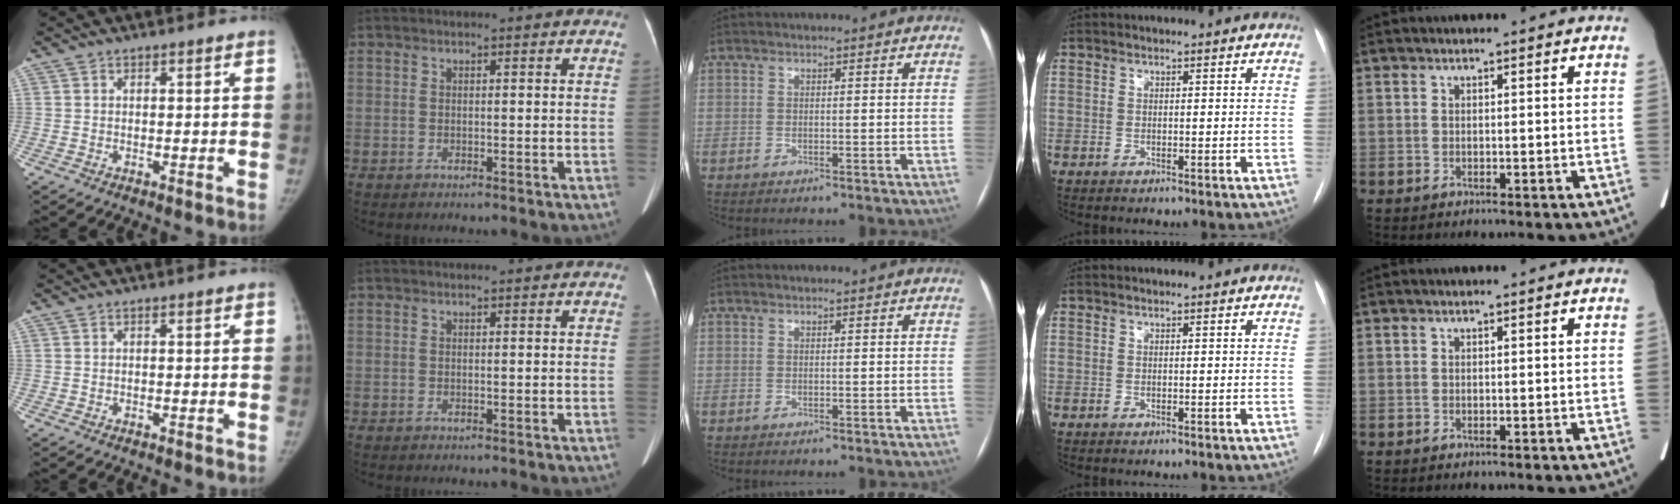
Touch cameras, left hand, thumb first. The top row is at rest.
{}